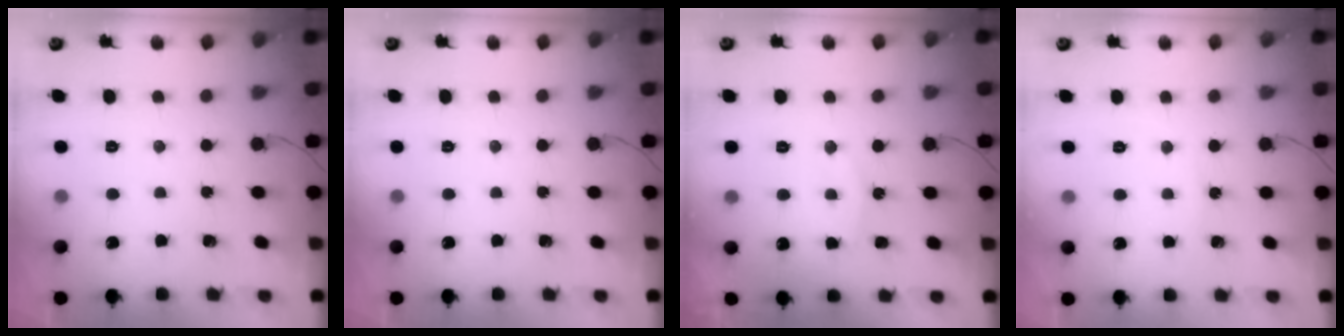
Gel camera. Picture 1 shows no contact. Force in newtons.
{"total": 0.0}
{"total": 7.7, "press": 7.7, "slide": 0.4}
{"total": 4.4, "press": 3.7, "slide": 2.5}